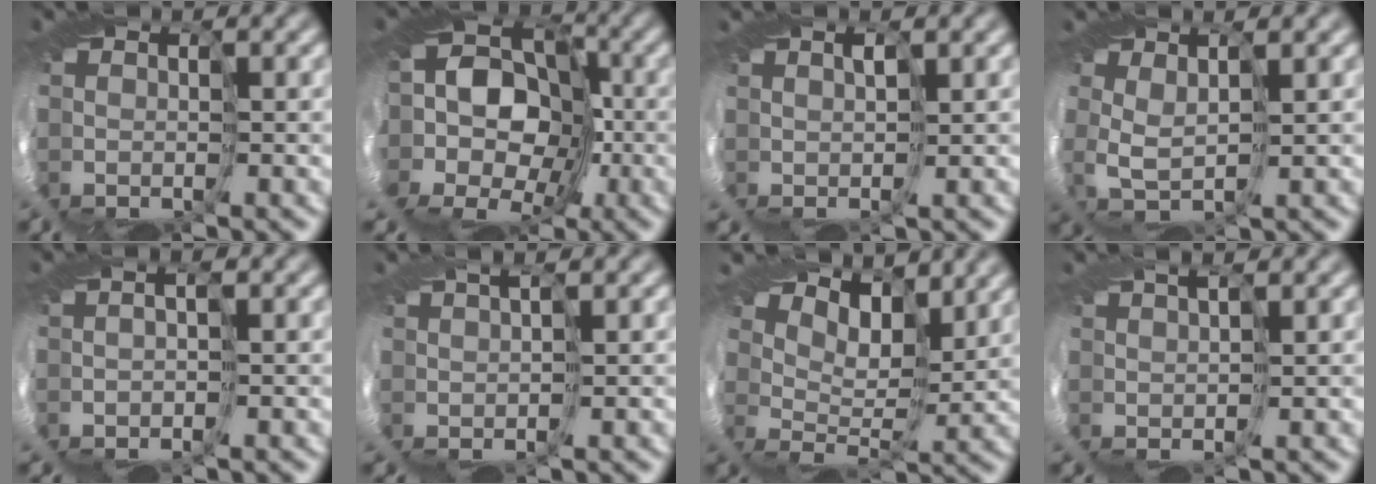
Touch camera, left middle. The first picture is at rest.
{"total": 8.7, "force": [-1.3, 7.0, 5.0], "torque": [-0.075, 0.020, -0.076]}
{"total": 2.7, "force": [0.9, -2.2, -1.3], "torque": [0.028, 0.009, -0.001]}
{"total": 1.7, "force": [0.7, -1.5, -0.1], "torque": [-0.016, 0.002, -0.006]}
{"total": 1.5, "force": [-0.3, -1.5, -0.2], "torque": [0.023, 0.005, -0.020]}
{"total": 2.7, "force": [0.4, -2.5, -0.9], "torque": [0.036, 0.018, -0.004]}
{"total": 5.5, "force": [5.4, 0.1, 1.0], "torque": [-0.013, 0.011, 0.045]}
{"total": 2.6, "force": [1.3, -2.2, -0.6], "torque": [0.025, 0.022, -0.002]}